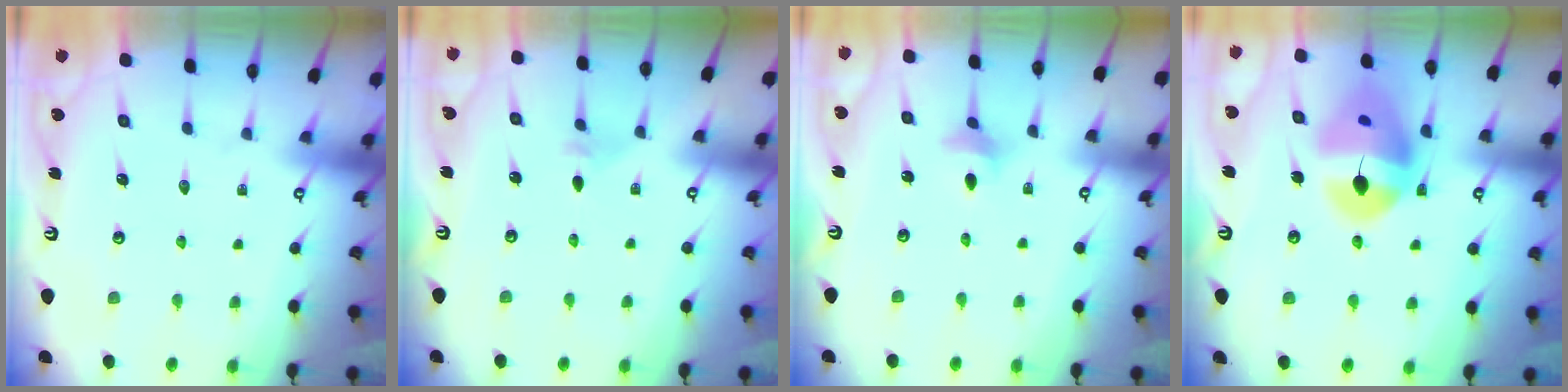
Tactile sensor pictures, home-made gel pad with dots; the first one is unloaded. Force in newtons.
{"total": 1.5, "press": 1.5, "slide": 0.4}
{"total": 3.0, "press": 2.9, "slide": 0.6}
{"total": 15.8, "press": 15.6, "slide": 2.1}